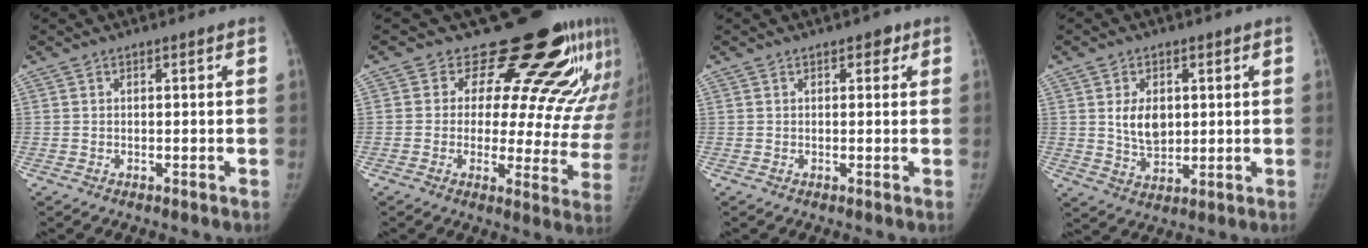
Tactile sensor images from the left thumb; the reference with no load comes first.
{"total": 21.7, "force": [16.1, 9.3, 11.3], "torque": [-0.099, -0.093, 0.186]}
{"total": 1.8, "force": [1.0, 1.1, 1.1], "torque": [0.002, 0.000, 0.008]}
{"total": 7.1, "force": [1.5, 4.9, 5.0], "torque": [-0.061, -0.014, 0.034]}